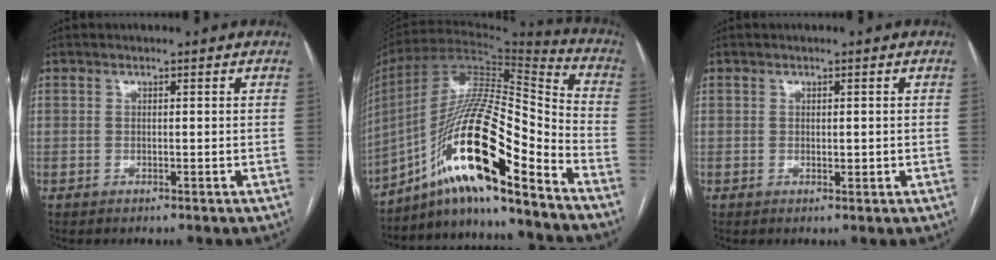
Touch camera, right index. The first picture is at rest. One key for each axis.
{"total": 20.4, "fx": -12.7, "fy": 2.4, "fz": 15.8, "tx": -0.307, "ty": 0.000, "tz": -0.226}
{"total": 1.0, "fx": 0.1, "fy": 0.4, "fz": 0.9, "tx": -0.013, "ty": -0.003, "tz": 0.005}